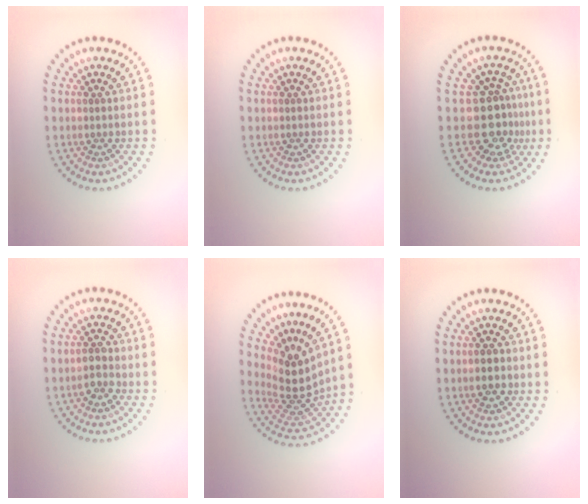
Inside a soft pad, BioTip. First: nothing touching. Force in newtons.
{"total": 0.0}
{"total": 3.6, "press": 2.6, "slide": 2.5}
{"total": 1.8, "press": 1.8, "slide": 0.2}
{"total": 4.3, "press": 3.0, "slide": 3.0}
{"total": 1.9, "press": 1.9, "slide": 0.2}